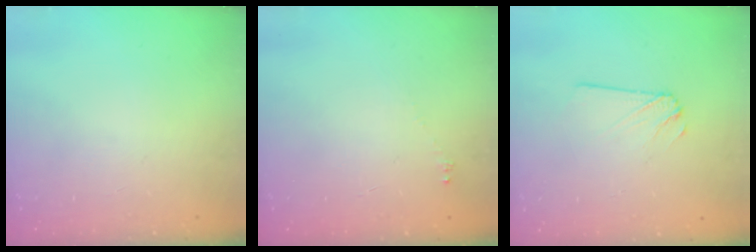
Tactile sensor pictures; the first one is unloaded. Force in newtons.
{"total": 1.7, "press": 1.6, "slide": 0.2}
{"total": 2.2, "press": 2.2, "slide": 0.1}